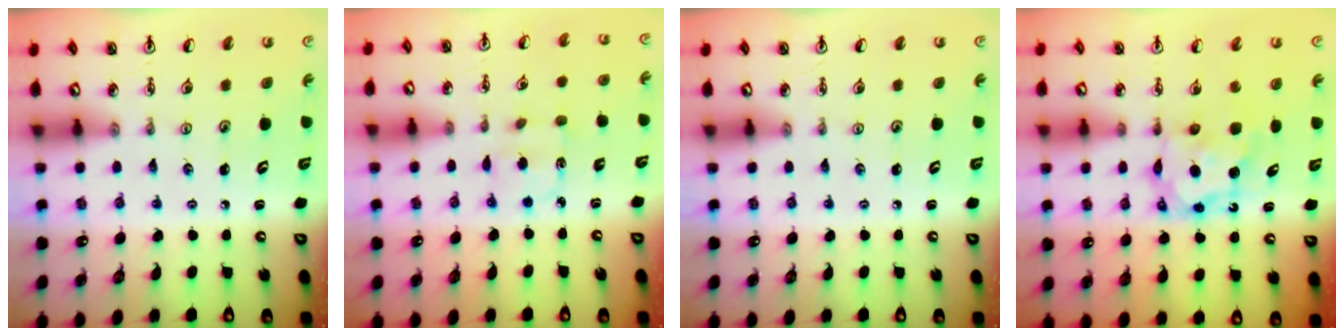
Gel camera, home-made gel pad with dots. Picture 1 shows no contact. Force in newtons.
{"total": 2.6, "press": 2.5, "slide": 0.7}
{"total": 0.0}
{"total": 6.4, "press": 6.4, "slide": 0.2}